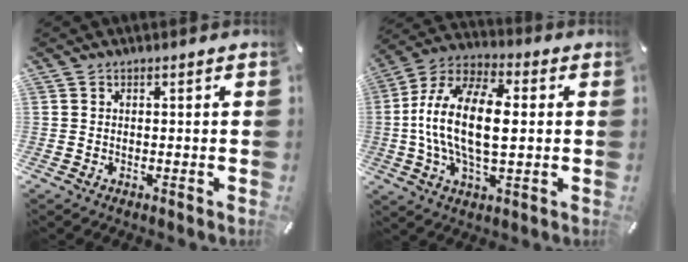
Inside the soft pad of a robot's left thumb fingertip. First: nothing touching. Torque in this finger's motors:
{"motor_torque": [-0.09, 2.19, 1.81, -0.96, 0.77]}